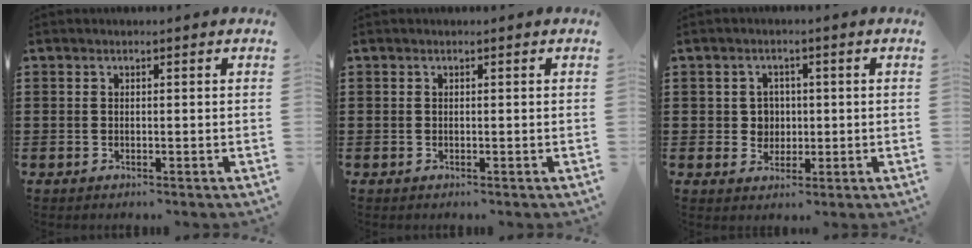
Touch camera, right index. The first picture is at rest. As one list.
[{"total": 0.0}, {"total": 3.5, "force": [0.2, 3.3, 1.2], "torque": [-0.037, 0.010, 0.000]}]